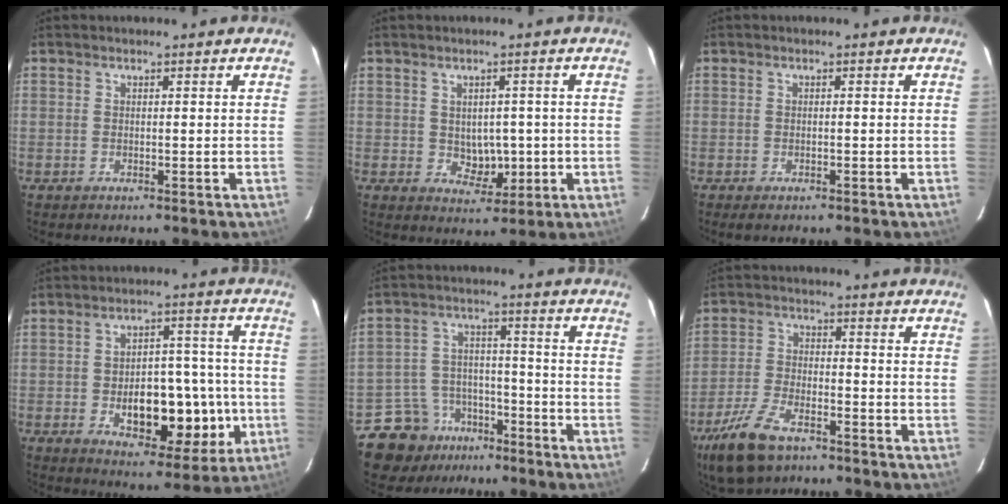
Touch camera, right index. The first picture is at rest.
{"total": 5.3, "force": [-0.3, 3.8, 3.7], "torque": [-0.053, 0.002, 0.008]}
{"total": 2.3, "force": [-1.2, 1.1, 1.7], "torque": [-0.039, -0.003, -0.015]}
{"total": 16.1, "force": [-3.5, 7.8, 13.6], "torque": [-0.191, 0.026, -0.035]}
{"total": 11.1, "force": [-7.8, 7.8, 1.6], "torque": [-0.035, 0.049, -0.122]}
{"total": 10.5, "force": [-6.9, 4.3, 6.7], "torque": [-0.150, -0.011, -0.128]}